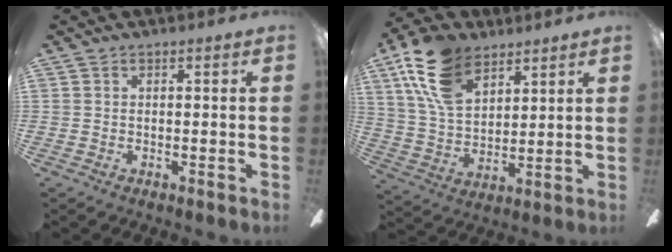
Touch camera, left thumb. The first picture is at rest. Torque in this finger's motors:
{"motor_torque": [0.23, 0.76, 1.62, -1.15, 0.42]}